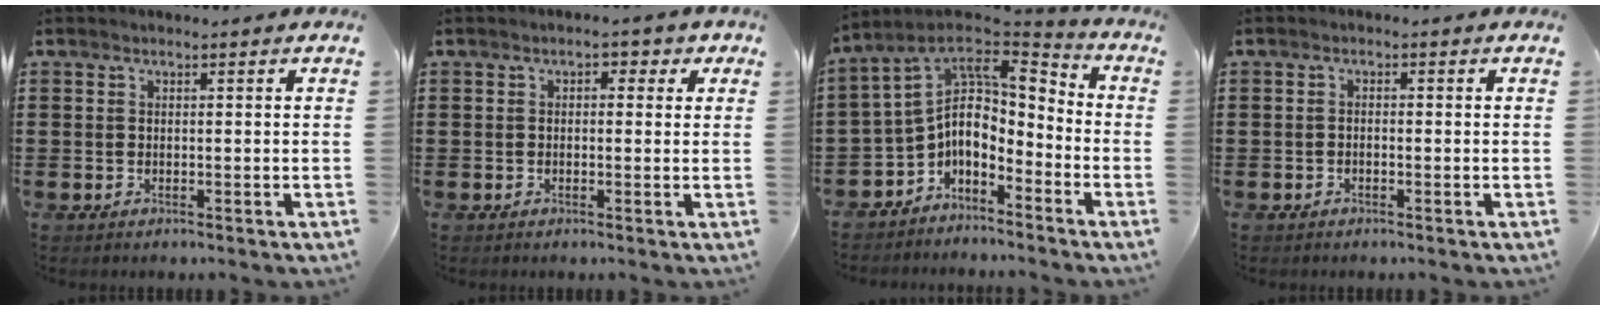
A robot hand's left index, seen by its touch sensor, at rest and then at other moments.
{"total": 1.7, "force": [-0.1, 1.1, 1.3], "torque": [-0.030, 0.009, -0.008]}
{"total": 7.2, "force": [-2.6, 4.3, 5.1], "torque": [-0.120, -0.006, -0.060]}
{"total": 0.7, "force": [-0.6, 0.2, 0.2], "torque": [-0.007, -0.003, -0.012]}